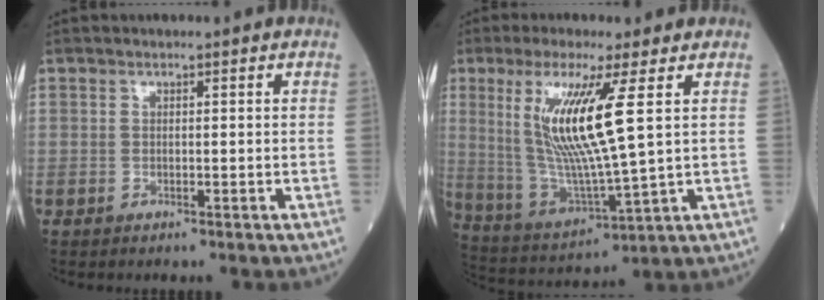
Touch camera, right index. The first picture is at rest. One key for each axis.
{"total": 13.9, "fx": 3.9, "fy": 0.1, "fz": 13.3, "tx": -0.284, "ty": -0.020, "tz": 0.082}